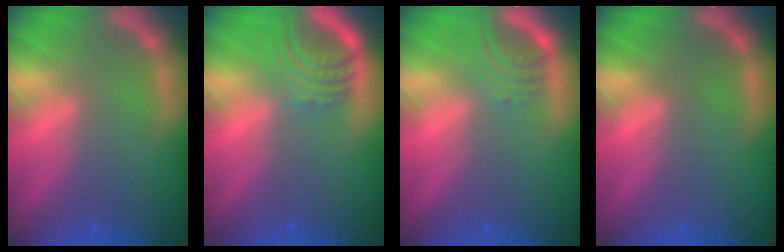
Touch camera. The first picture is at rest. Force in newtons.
{"total": 5.0}
{"total": 3.0}
{"total": 0.0}